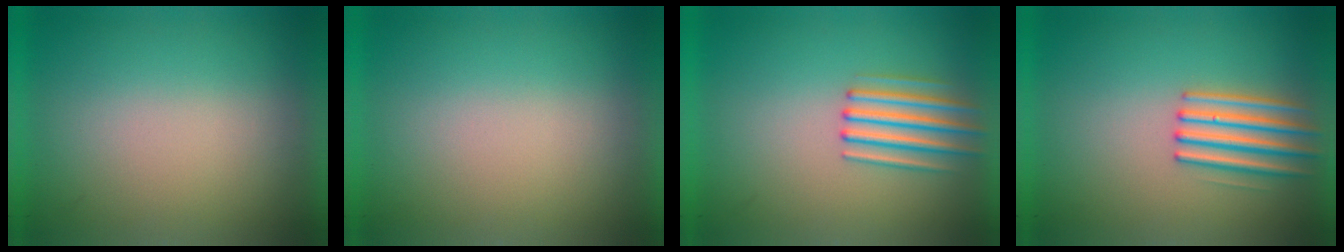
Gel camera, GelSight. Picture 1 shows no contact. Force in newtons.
{"total": 0.0}
{"total": 2.6}
{"total": 3.1}